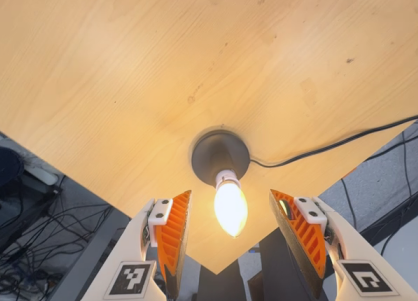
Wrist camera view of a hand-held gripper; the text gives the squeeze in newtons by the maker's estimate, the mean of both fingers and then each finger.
{"total": 0.0}